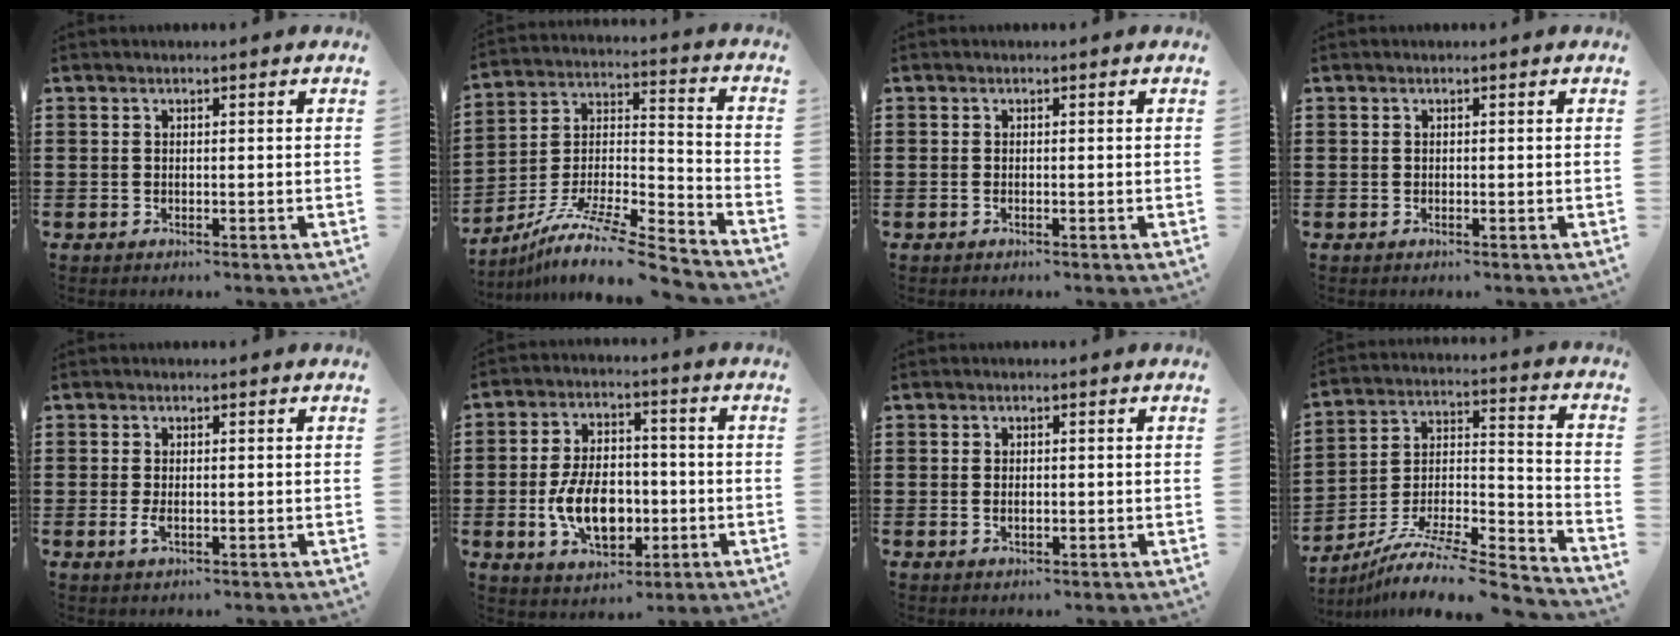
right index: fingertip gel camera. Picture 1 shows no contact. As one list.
[{"total": 10.7, "force": [-8.8, 1.1, 6.0], "torque": [-0.112, 0.009, -0.175]}, {"total": 0.5, "force": [-0.3, 0.0, 0.4], "torque": [-0.008, -0.002, -0.005]}, {"total": 0.0}, {"total": 2.0, "force": [-0.3, 0.9, 1.8], "torque": [-0.050, -0.008, -0.009]}, {"total": 10.3, "force": [-2.3, 6.2, 7.9], "torque": [-0.137, 0.000, -0.044]}, {"total": 1.5, "force": [-0.2, 0.6, 1.4], "torque": [-0.028, 0.001, -0.003]}, {"total": 8.2, "force": [-6.9, 1.4, 4.3], "torque": [-0.078, 0.002, -0.139]}]